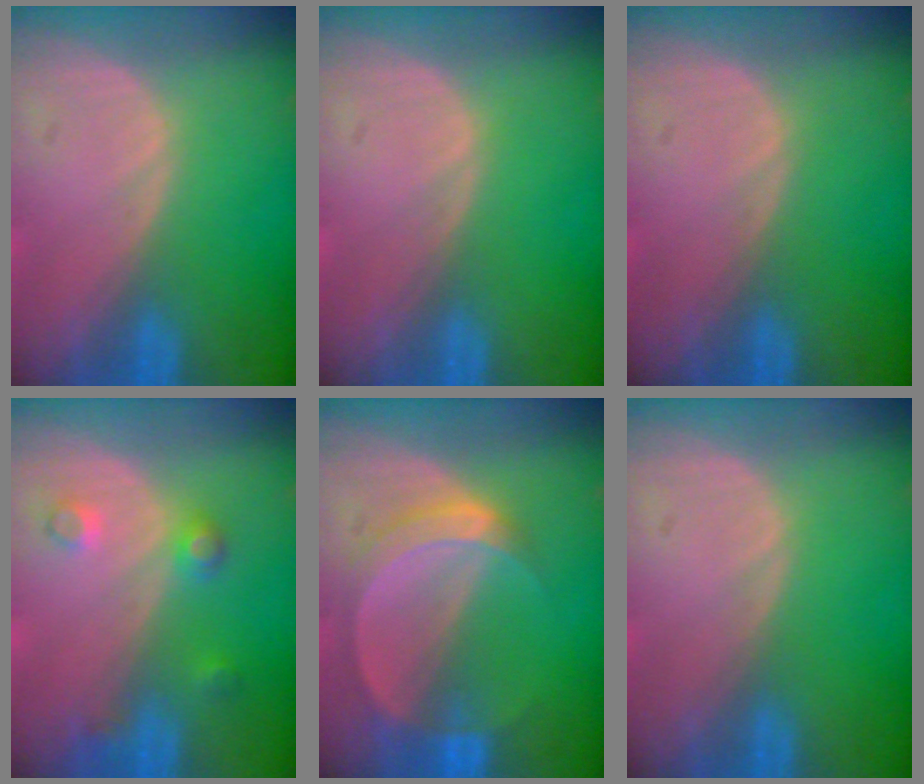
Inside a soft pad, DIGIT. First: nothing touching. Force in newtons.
{"total": 0.0}
{"total": 0.0}
{"total": 3.4, "press": 3.2, "slide": 0.9}
{"total": 5.7, "press": 5.2, "slide": 2.4}
{"total": 0.0}